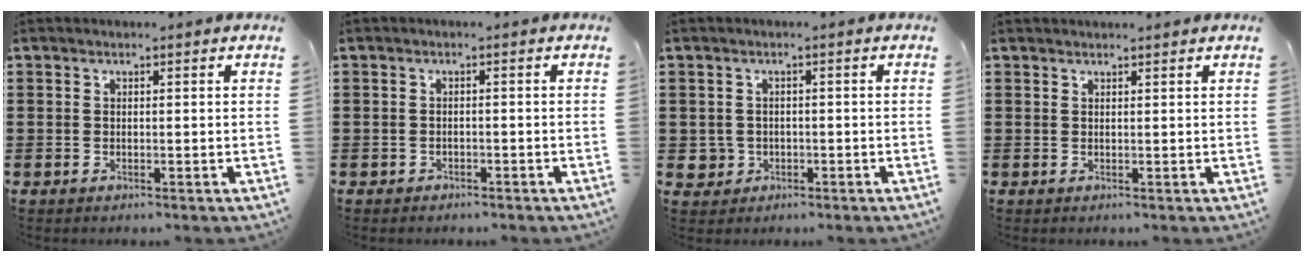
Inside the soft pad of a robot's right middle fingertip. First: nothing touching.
{"total": 0.9, "force": [-0.8, 0.4, 0.0], "torque": [-0.002, 0.001, -0.019]}
{"total": 1.9, "force": [-0.4, 1.8, 0.4], "torque": [-0.016, 0.003, -0.012]}
{"total": 0.8, "force": [0.8, 0.0, 0.0], "torque": [-0.003, -0.001, 0.015]}